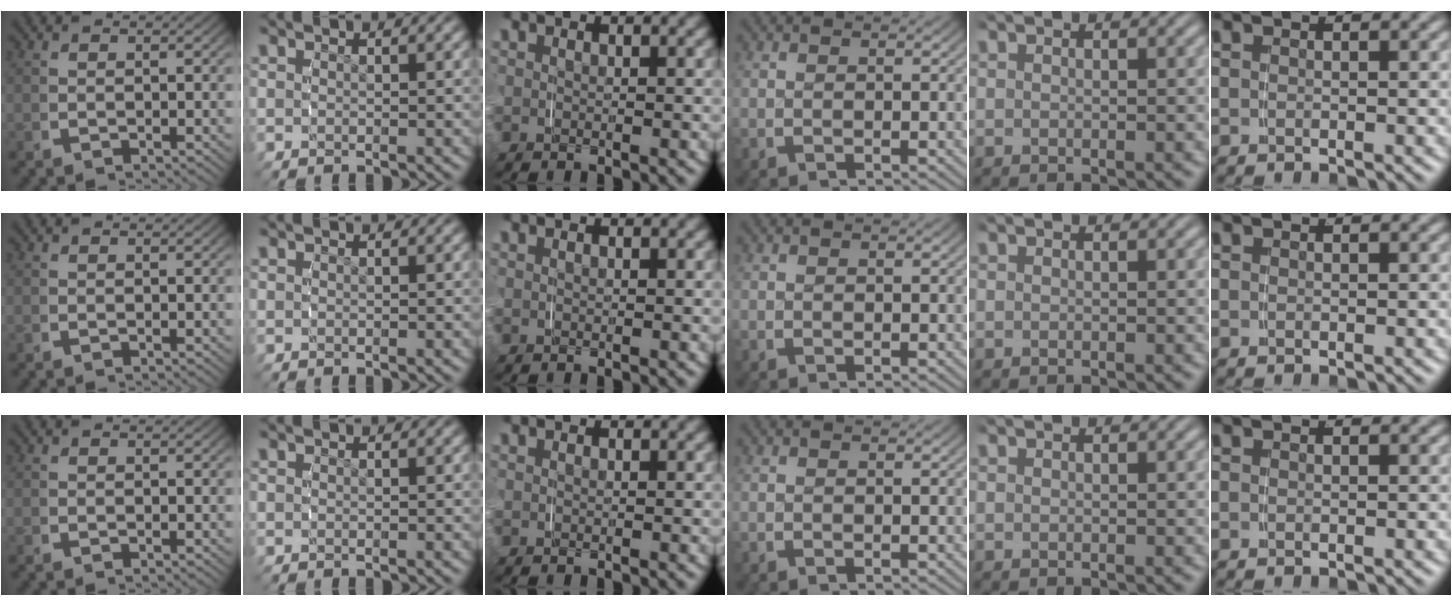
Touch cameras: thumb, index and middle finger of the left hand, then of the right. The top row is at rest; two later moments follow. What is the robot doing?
{"motion": "grasp_and_lifting", "object": "jewelry box"}